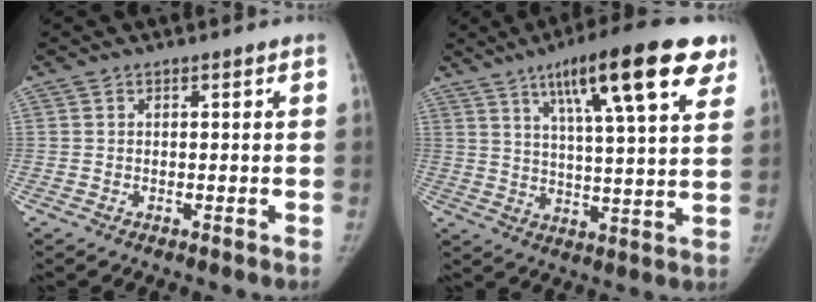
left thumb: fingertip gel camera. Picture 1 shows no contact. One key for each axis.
{"total": 20.7, "fx": 11.1, "fy": 4.6, "fz": 16.9, "tx": -0.229, "ty": -0.019, "tz": 0.163}